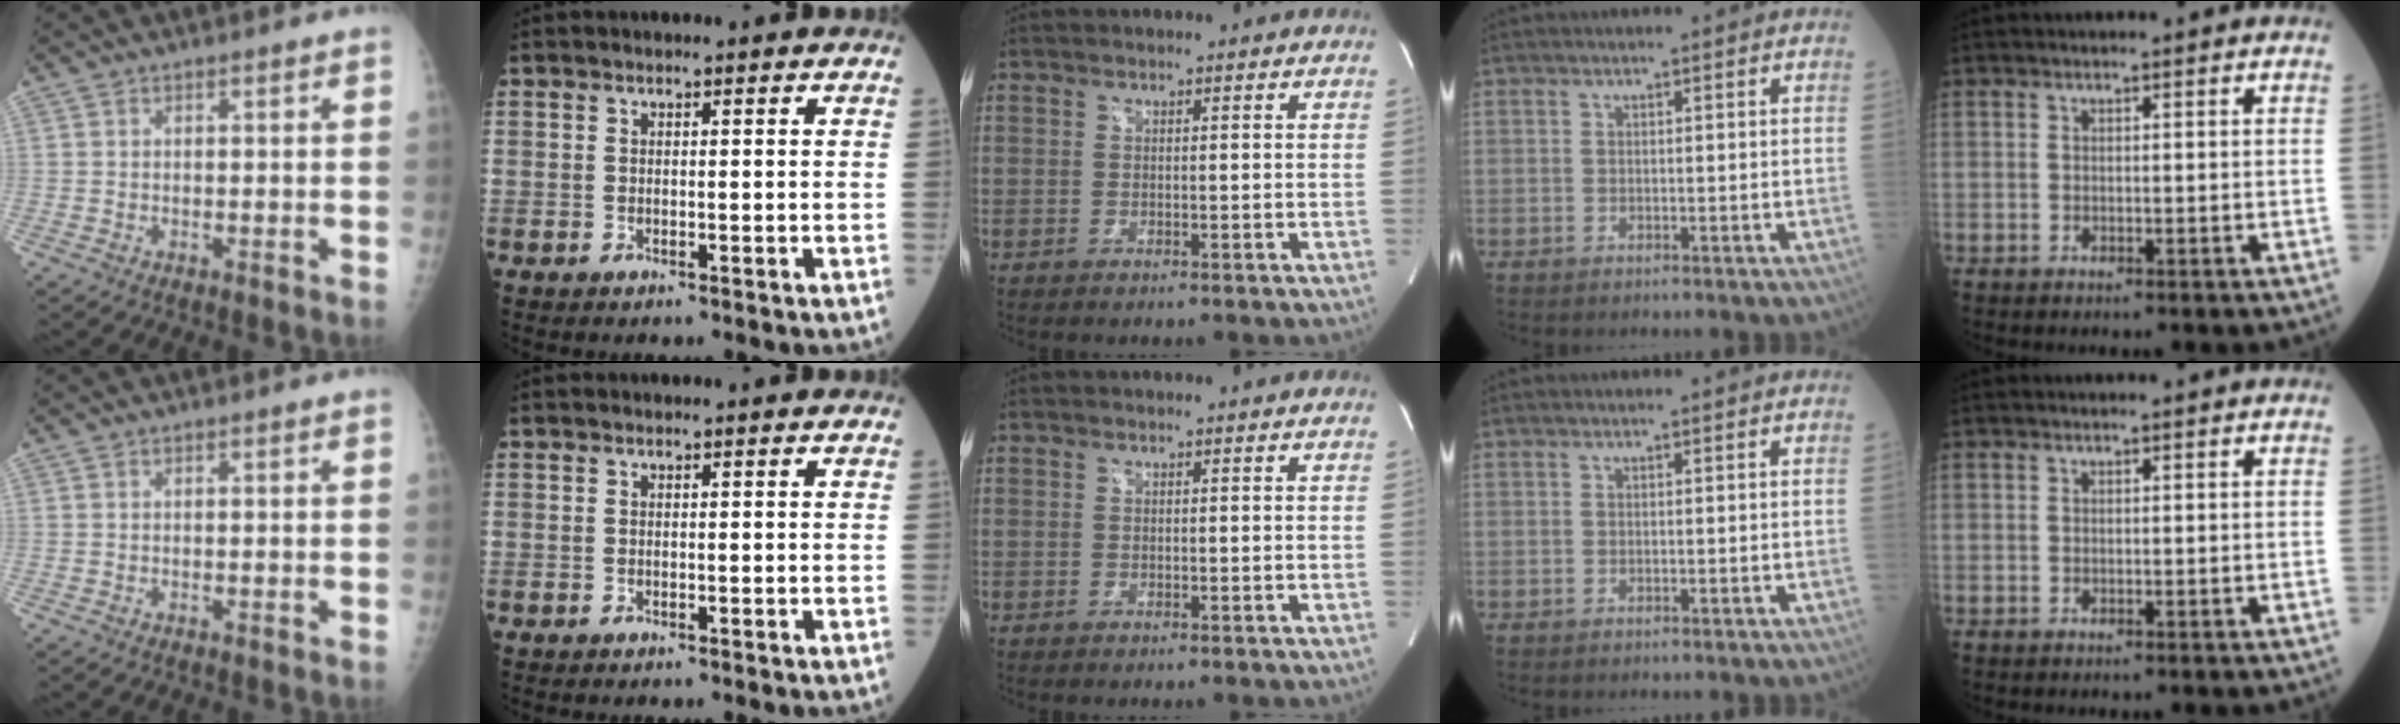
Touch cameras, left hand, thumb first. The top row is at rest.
{}